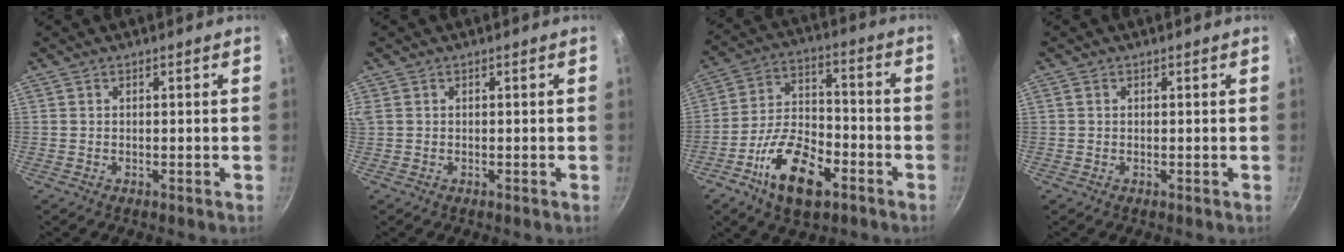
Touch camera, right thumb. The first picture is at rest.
{"total": 1.4, "force": [0.6, 1.0, 0.8], "torque": [-0.016, 0.004, 0.013]}
{"total": 15.1, "force": [-7.5, 7.5, 10.8], "torque": [-0.180, 0.042, -0.141]}
{"total": 0.7, "force": [0.2, 0.6, 0.3], "torque": [-0.006, 0.003, 0.002]}